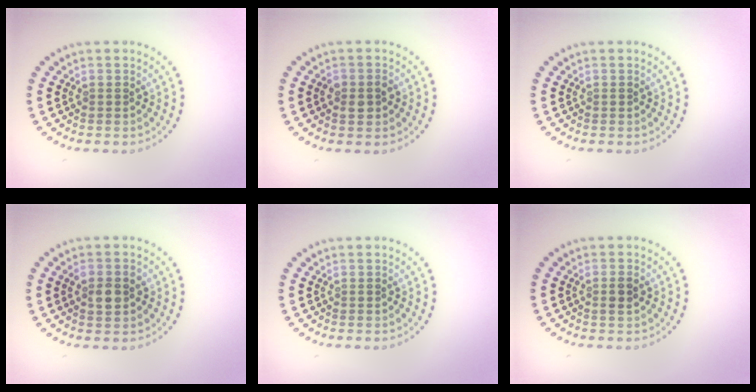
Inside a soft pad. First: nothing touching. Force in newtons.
{"total": 1.6, "press": 1.5, "slide": 0.2}
{"total": 0.0}
{"total": 2.5, "press": 2.5, "slide": 0.2}
{"total": 0.0}
{"total": 1.1, "press": 1.0, "slide": 0.2}